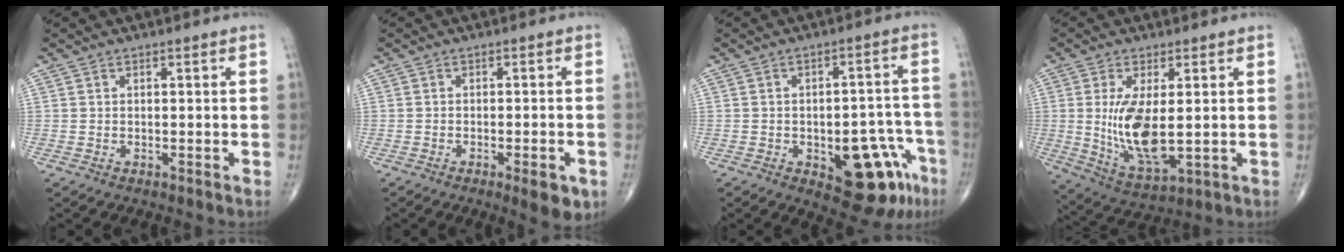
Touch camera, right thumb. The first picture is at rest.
{"total": 5.1, "force": [-2.4, 1.5, 4.3], "torque": [-0.051, -0.003, -0.029]}
{"total": 14.7, "force": [-6.5, 6.8, 11.3], "torque": [-0.102, 0.043, -0.072]}
{"total": 11.9, "force": [0.4, 4.8, 10.9], "torque": [-0.211, -0.025, 0.022]}